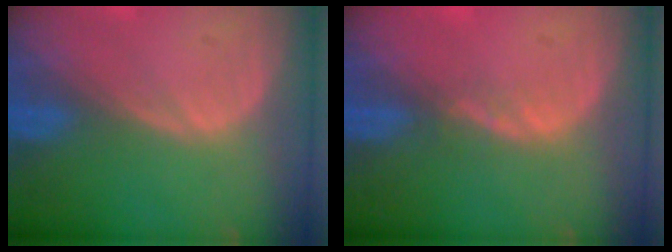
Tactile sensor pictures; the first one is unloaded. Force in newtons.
{"total": 1.5, "press": 1.2, "slide": 0.8}